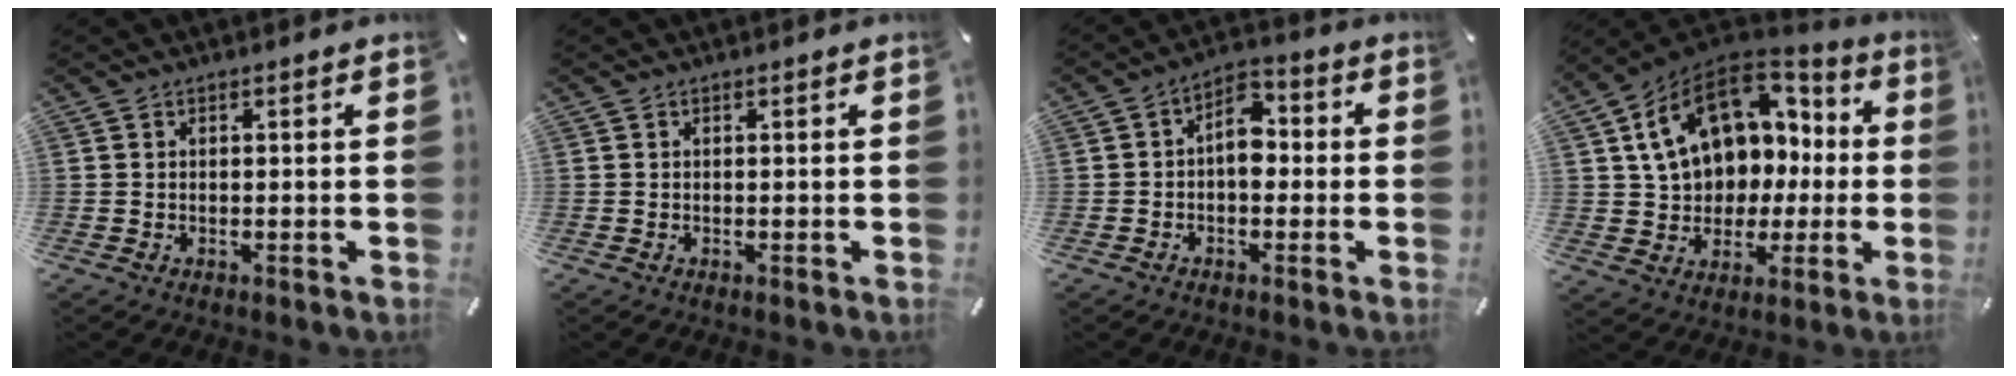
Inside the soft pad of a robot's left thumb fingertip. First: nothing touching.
{"total": 0.0}
{"total": 7.0, "force": [-0.6, 4.6, 5.3], "torque": [-0.073, 0.007, -0.015]}
{"total": 17.0, "force": [5.6, 13.0, 9.5], "torque": [-0.177, -0.019, 0.108]}